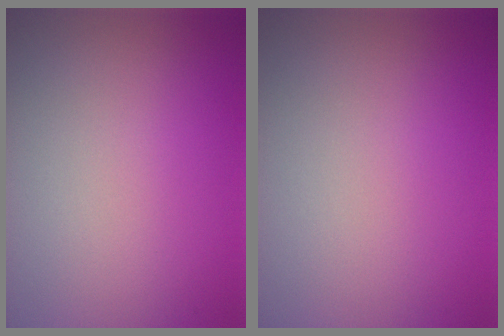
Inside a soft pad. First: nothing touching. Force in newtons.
{"total": 0.0}